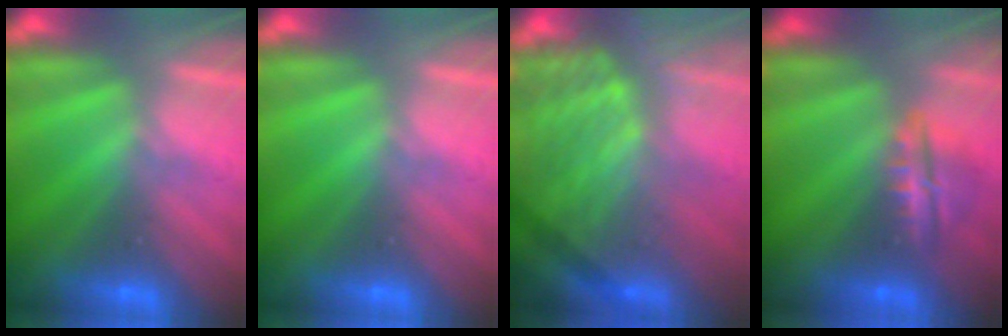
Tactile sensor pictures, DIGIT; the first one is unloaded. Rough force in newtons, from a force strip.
{"total": 0.0}
{"total": 3.4}
{"total": 7.3}